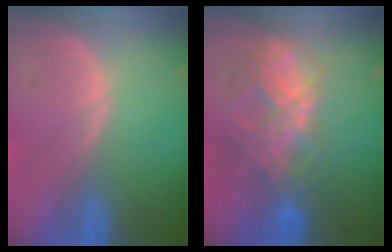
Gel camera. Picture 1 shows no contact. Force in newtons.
{"total": 8.7, "press": 7.5, "slide": 4.3}